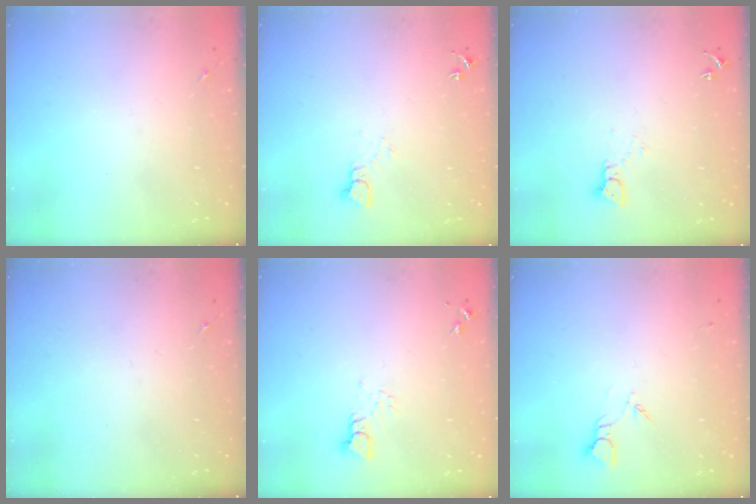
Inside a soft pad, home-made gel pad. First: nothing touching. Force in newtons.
{"total": 3.7, "press": 3.7, "slide": 0.1}
{"total": 3.2, "press": 3.2, "slide": 0.4}
{"total": 0.0}
{"total": 3.3, "press": 3.3, "slide": 0.0}
{"total": 2.7, "press": 2.7, "slide": 0.3}